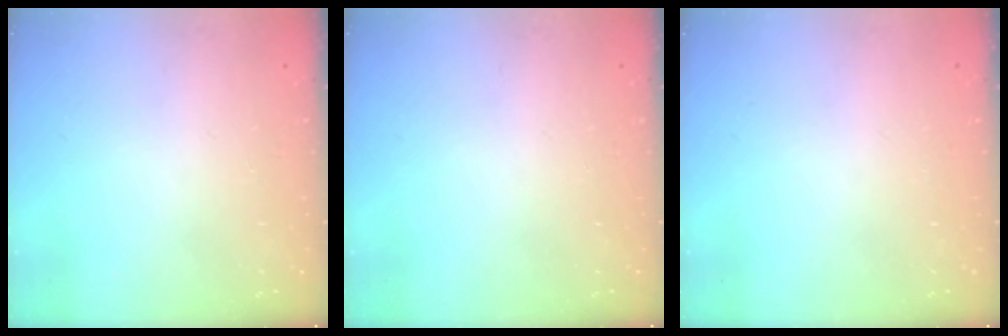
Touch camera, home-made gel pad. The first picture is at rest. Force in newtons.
{"total": 0.0}
{"total": 0.0}